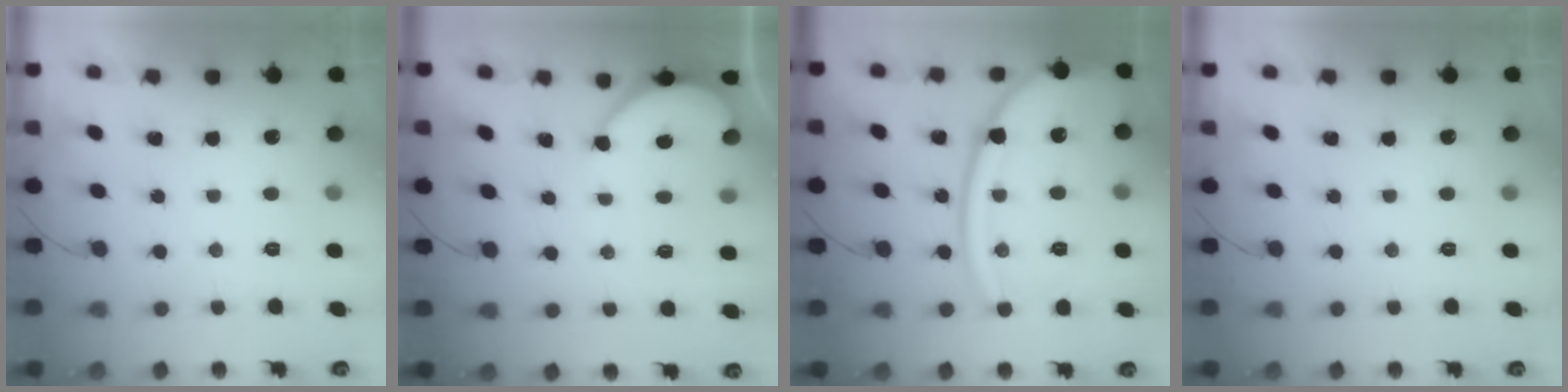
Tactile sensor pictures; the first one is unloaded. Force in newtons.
{"total": 4.1, "press": 4.0, "slide": 0.6}
{"total": 18.3, "press": 18.2, "slide": 1.8}
{"total": 0.0}